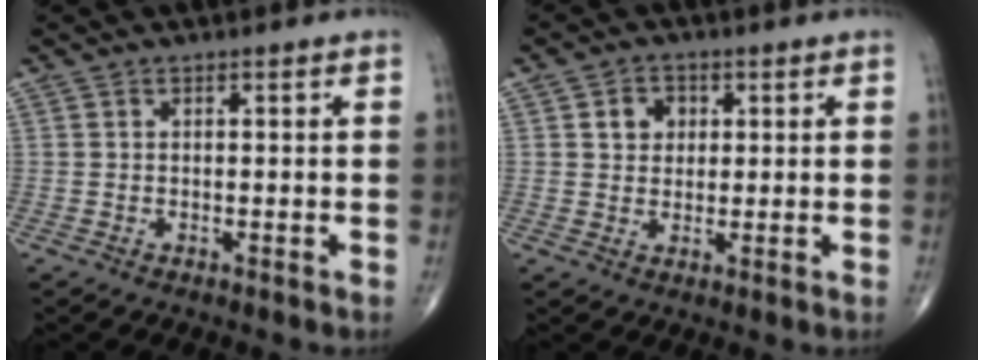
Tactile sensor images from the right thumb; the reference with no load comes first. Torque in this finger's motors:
{"motor_torque": [0.00, 0.01, 0.20, 0.05, 0.06]}